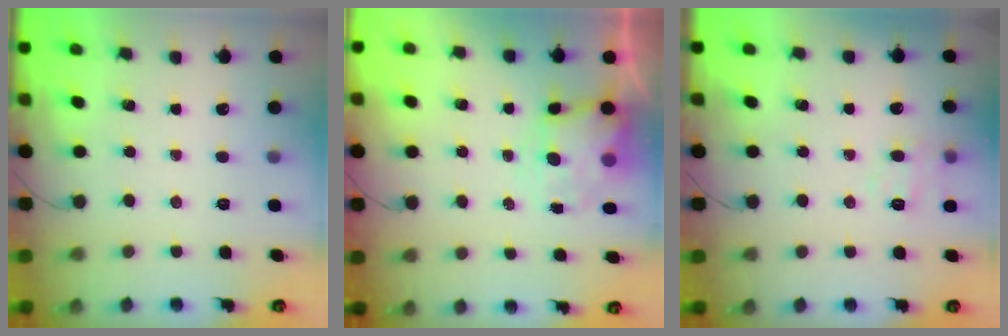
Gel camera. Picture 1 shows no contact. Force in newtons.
{"total": 4.8, "press": 4.7, "slide": 1.0}
{"total": 8.3, "press": 8.2, "slide": 1.5}